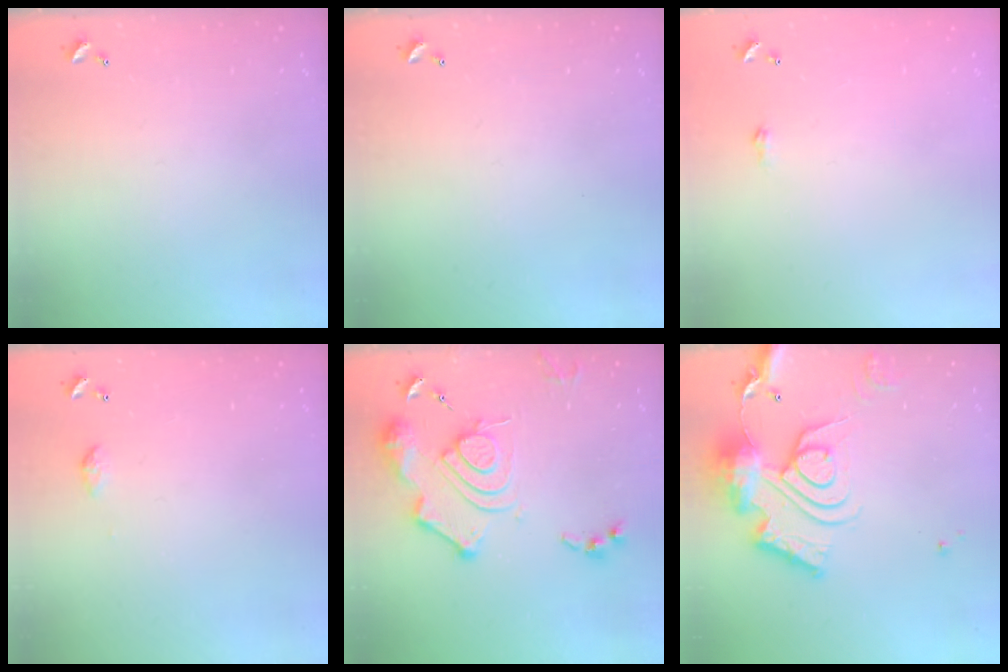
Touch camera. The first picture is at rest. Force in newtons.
{"total": 0.0}
{"total": 1.8, "press": 1.8, "slide": 0.3}
{"total": 3.4, "press": 3.4, "slide": 0.5}
{"total": 15.2, "press": 15.1, "slide": 1.7}
{"total": 21.9, "press": 21.7, "slide": 2.3}